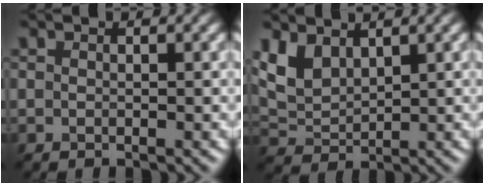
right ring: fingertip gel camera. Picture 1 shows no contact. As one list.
[{"total": 2.2, "force": [1.8, 1.1, 0.9], "torque": [-0.050, 0.002, 0.066]}]